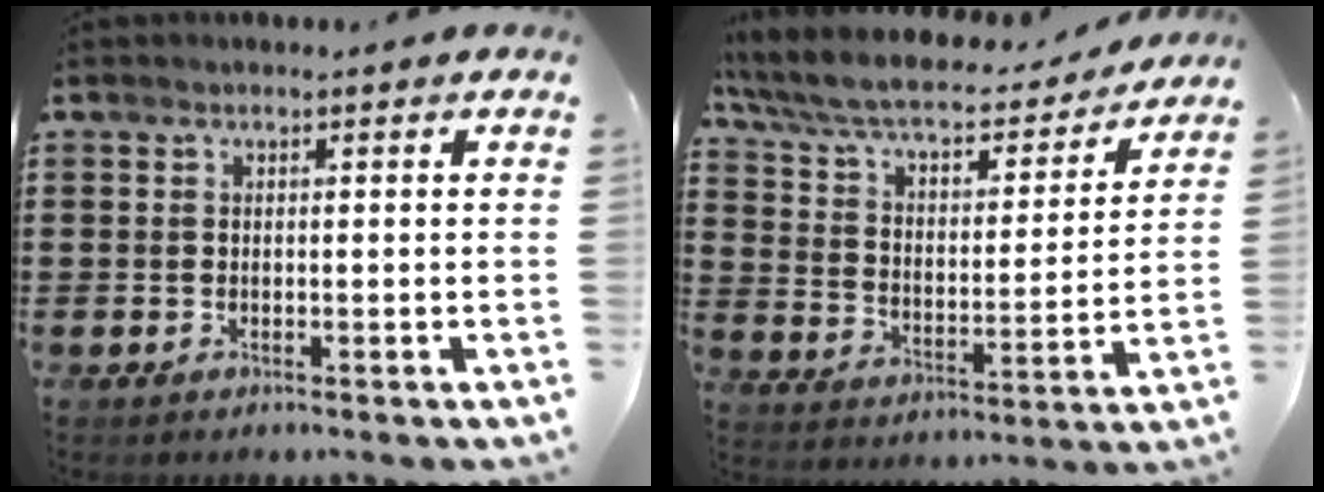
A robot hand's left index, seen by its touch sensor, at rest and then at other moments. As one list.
[{"total": 7.5, "force": [6.4, 1.6, 3.6], "torque": [-0.096, -0.041, 0.106]}]